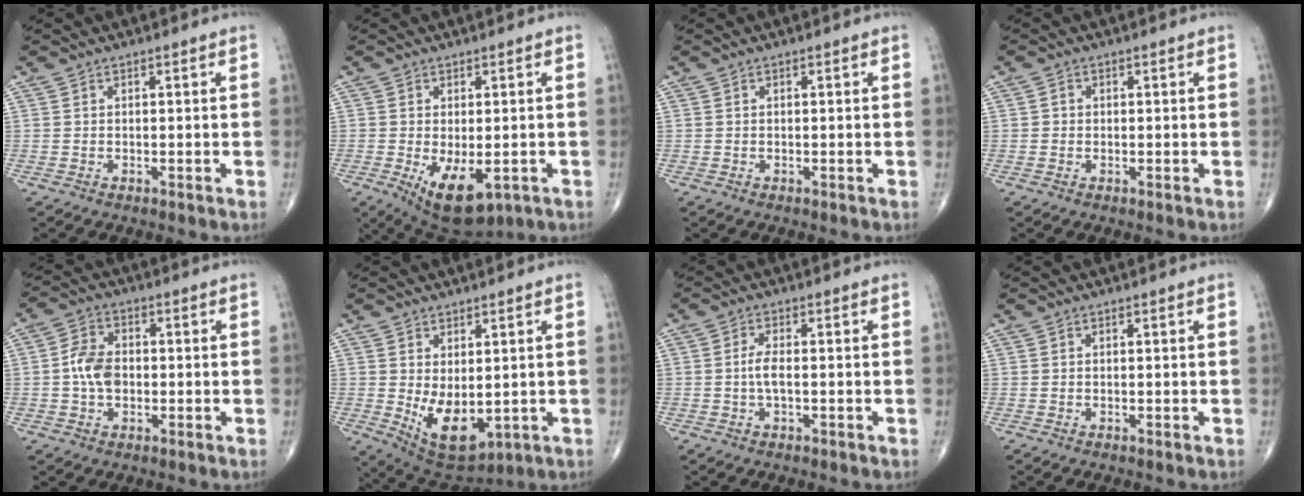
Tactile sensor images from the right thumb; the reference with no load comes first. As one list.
[{"total": 9.2, "force": [-2.4, 4.5, 7.7], "torque": [-0.112, -0.015, -0.020]}, {"total": 0.0}, {"total": 1.0, "force": [0.0, 0.9, 0.3], "torque": [0.000, 0.002, -0.001]}, {"total": 6.3, "force": [-0.5, 4.3, 4.5], "torque": [-0.079, 0.014, -0.016]}, {"total": 9.8, "force": [-0.7, 5.3, 8.2], "torque": [-0.117, -0.013, 0.014]}, {"total": 2.9, "force": [-0.4, 1.1, 2.6], "torque": [-0.057, 0.006, -0.010]}, {"total": 0.0}]